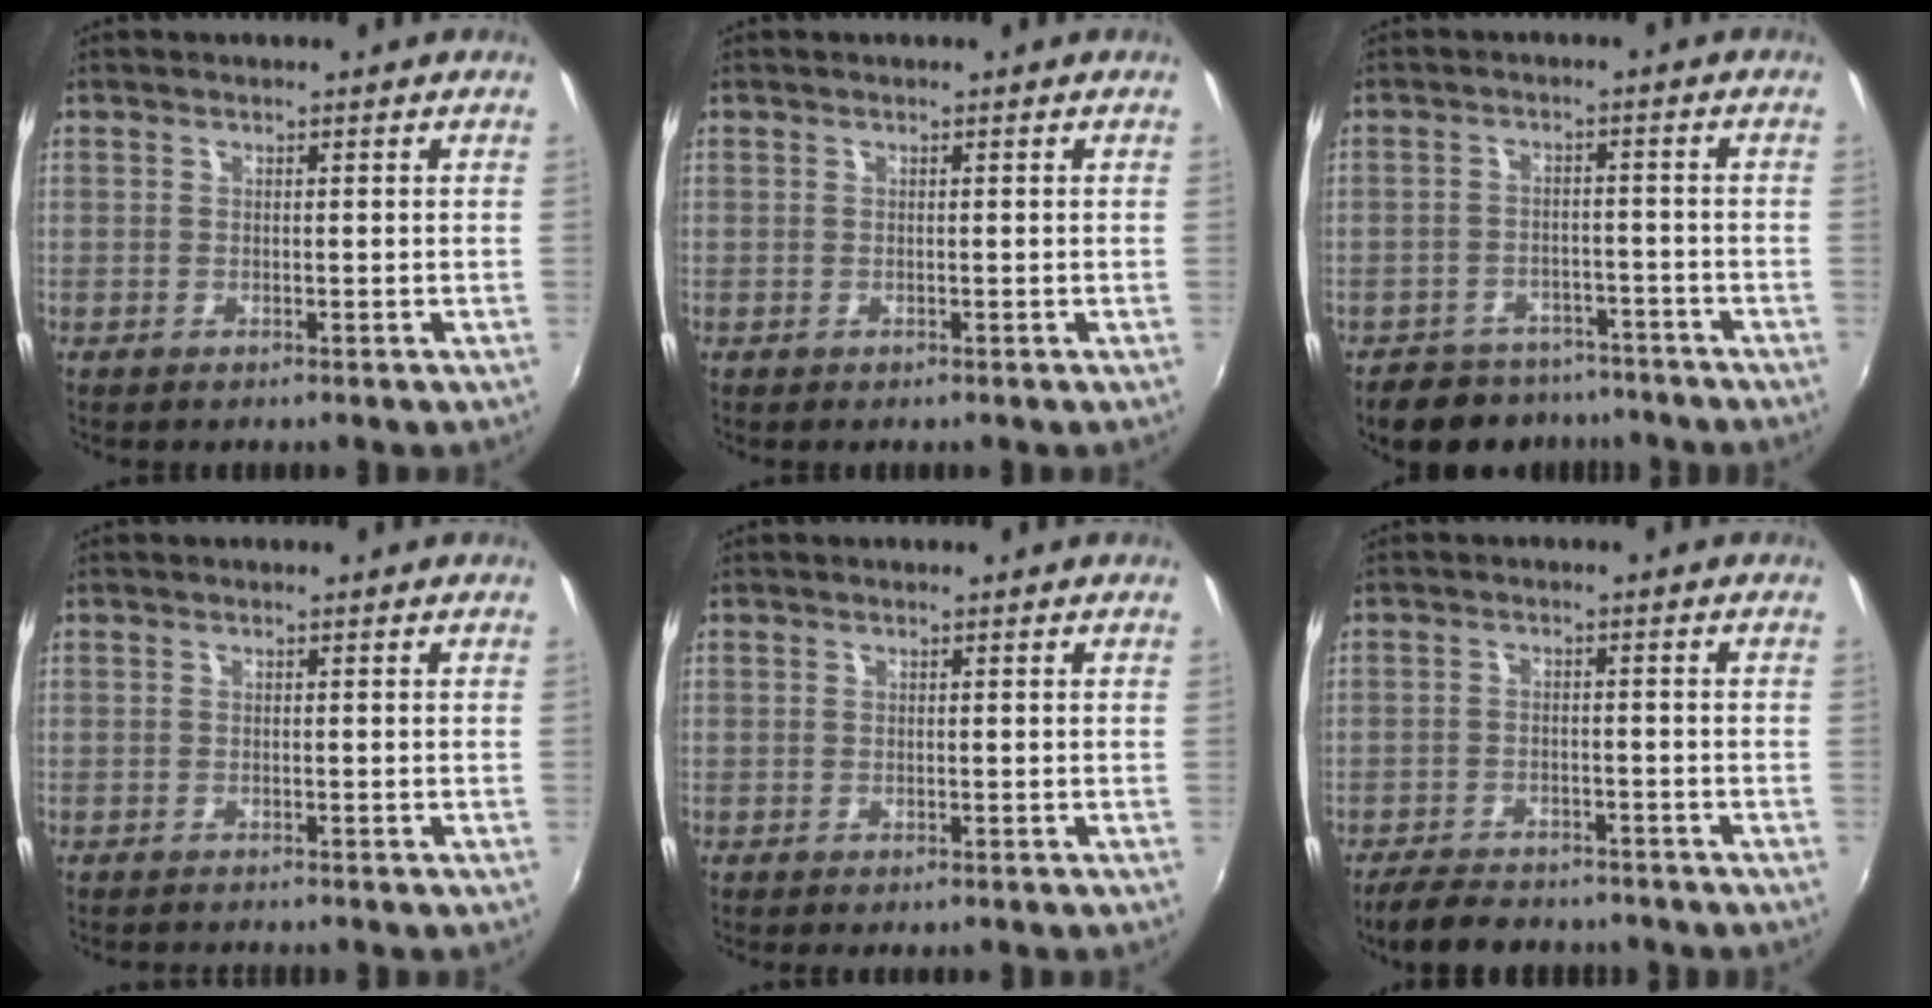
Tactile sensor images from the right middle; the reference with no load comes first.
{"total": 0.0}
{"total": 11.5, "force": [-9.5, 5.8, 3.1], "torque": [-0.079, 0.010, -0.126]}
{"total": 1.7, "force": [-1.7, 0.2, 0.3], "torque": [-0.013, -0.011, -0.029]}
{"total": 0.6, "force": [-0.5, 0.4, 0.1], "torque": [-0.003, -0.004, -0.011]}
{"total": 9.5, "force": [-8.0, 3.6, 3.6], "torque": [-0.088, -0.007, -0.123]}